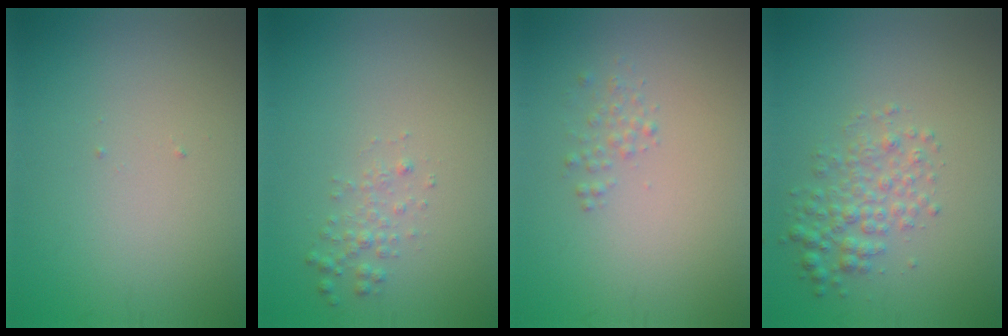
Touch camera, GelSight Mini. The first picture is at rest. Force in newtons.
{"total": 1.3, "press": 1.3, "slide": 0.0}
{"total": 0.9, "press": 0.9, "slide": 0.0}
{"total": 2.9, "press": 2.9, "slide": 0.0}